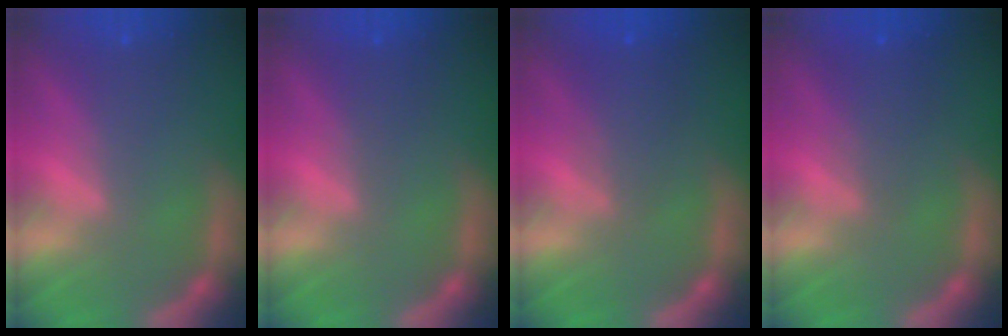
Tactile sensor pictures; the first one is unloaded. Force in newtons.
{"total": 1.0}
{"total": 3.0}
{"total": 2.5}